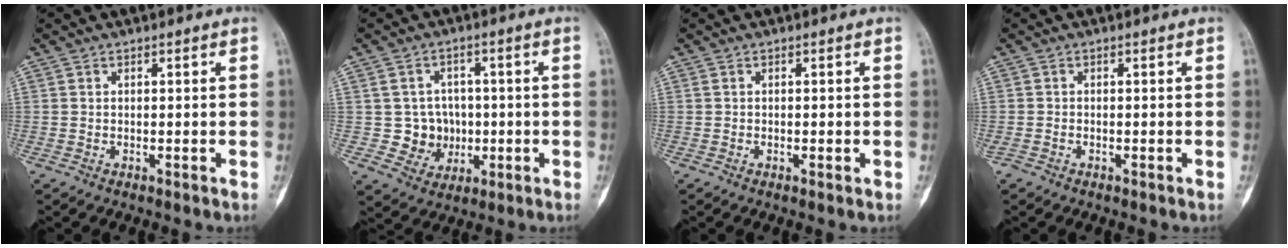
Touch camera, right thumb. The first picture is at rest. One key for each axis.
{"total": 6.9, "fx": -0.4, "fy": 6.7, "fz": 1.9, "tx": 0.012, "ty": 0.015, "tz": 0.001}
{"total": 0.9, "fx": -0.2, "fy": 0.4, "fz": 0.8, "tx": -0.010, "ty": -0.001, "tz": -0.003}
{"total": 0.0}